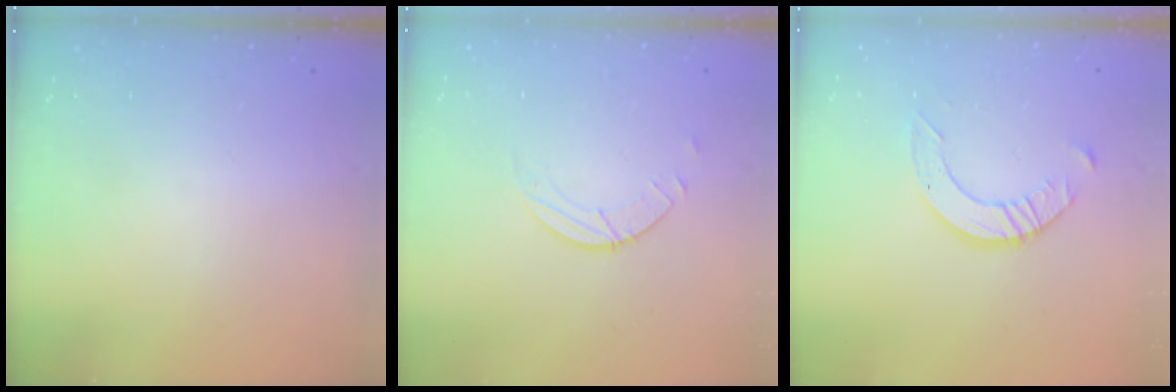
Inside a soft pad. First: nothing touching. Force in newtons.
{"total": 1.7, "press": 1.7, "slide": 0.2}
{"total": 8.0, "press": 7.9, "slide": 0.8}